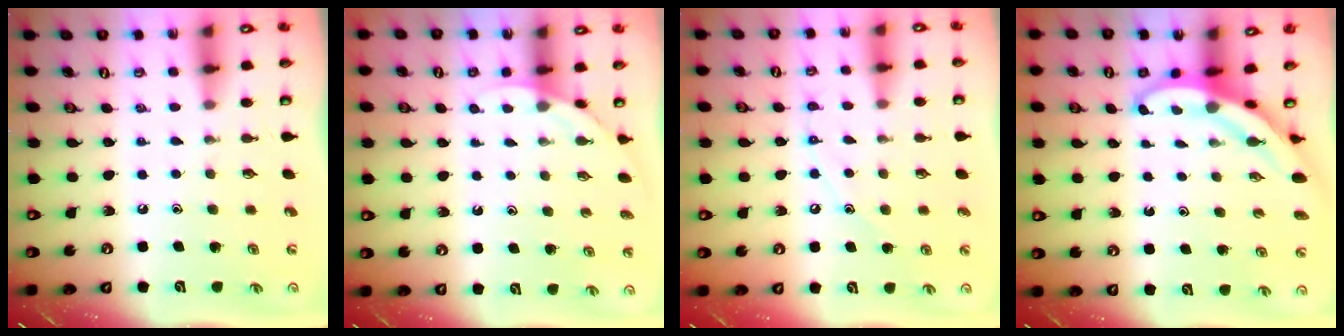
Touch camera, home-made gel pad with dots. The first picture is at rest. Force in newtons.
{"total": 3.6, "press": 3.6, "slide": 0.2}
{"total": 6.8, "press": 6.8, "slide": 0.6}
{"total": 3.6, "press": 3.6, "slide": 0.1}